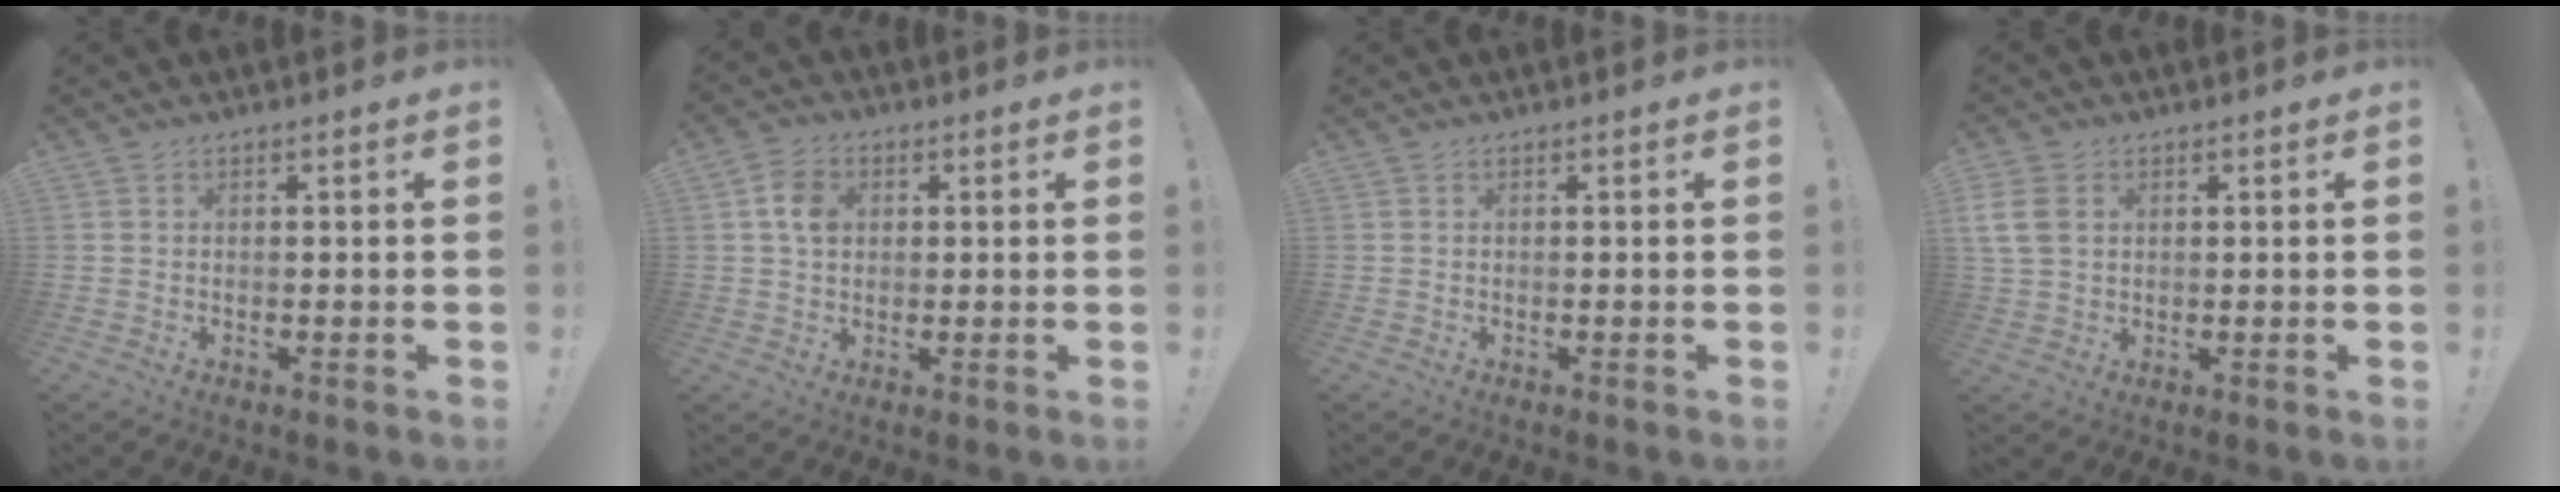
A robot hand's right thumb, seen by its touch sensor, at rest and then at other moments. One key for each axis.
{"total": 7.0, "fx": 1.4, "fy": 5.5, "fz": 4.1, "tx": -0.055, "ty": 0.007, "tz": 0.027}
{"total": 0.0}
{"total": 7.9, "fx": 2.1, "fy": 5.8, "fz": 4.9, "tx": -0.097, "ty": -0.001, "tz": 0.044}